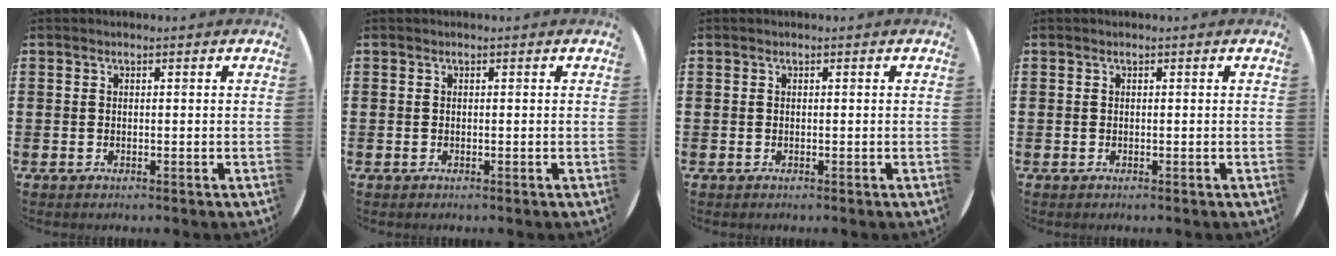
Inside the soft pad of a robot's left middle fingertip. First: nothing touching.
{"total": 0.0}
{"total": 0.0}
{"total": 0.0}